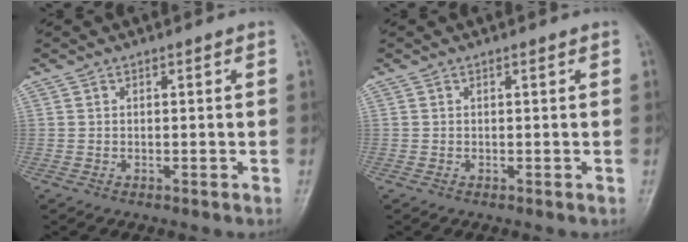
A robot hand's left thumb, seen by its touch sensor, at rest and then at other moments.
{"total": 0.0}